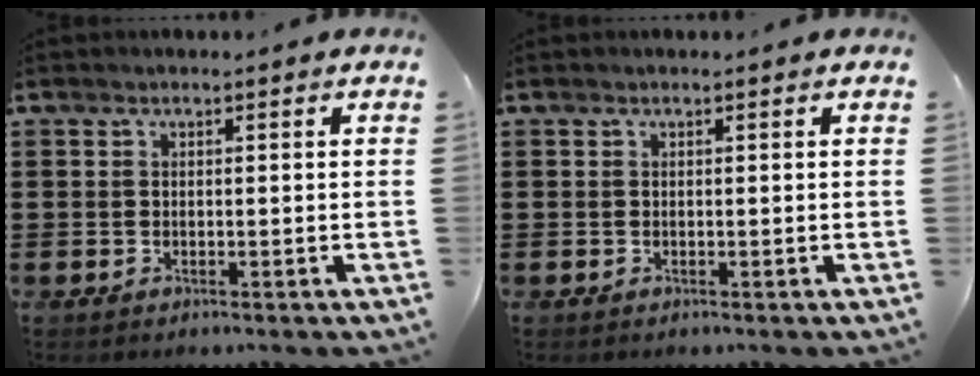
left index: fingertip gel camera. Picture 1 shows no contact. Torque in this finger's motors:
{"motor_torque": [-0.05, 0.17, -0.09, -0.03]}